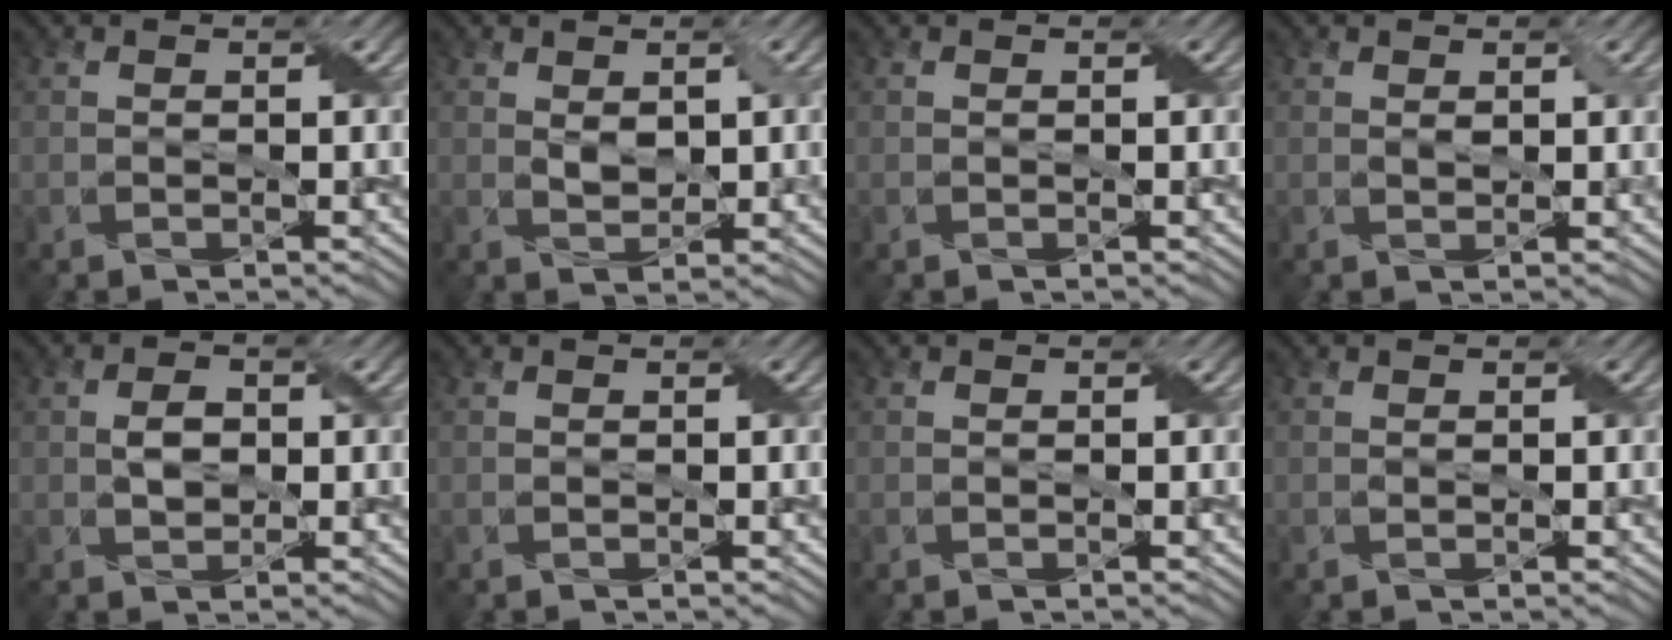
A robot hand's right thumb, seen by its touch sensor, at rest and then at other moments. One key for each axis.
{"total": 2.4, "fx": 0.6, "fy": 1.4, "fz": 1.8, "tx": -0.038, "ty": -0.002, "tz": 0.015}
{"total": 0.0}
{"total": 1.1, "fx": 0.4, "fy": 0.6, "fz": 0.8, "tx": -0.017, "ty": -0.003, "tz": 0.011}
{"total": 2.6, "fx": 0.1, "fy": 1.7, "fz": 1.9, "tx": -0.040, "ty": 0.001, "tz": 0.002}
{"total": 0.0}
{"total": 0.0}
{"total": 0.0}